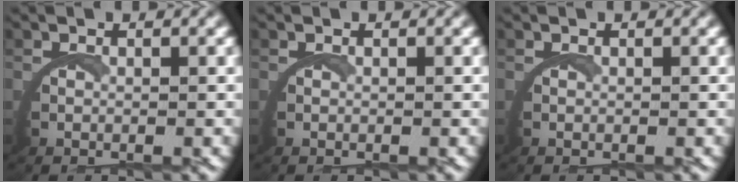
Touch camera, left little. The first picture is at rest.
{"total": 0.0}
{"total": 0.0}